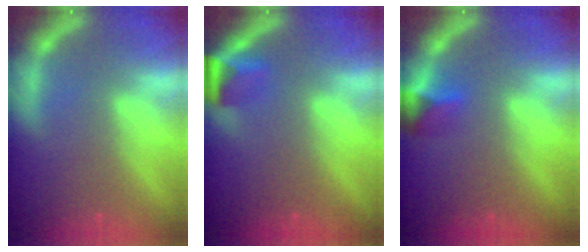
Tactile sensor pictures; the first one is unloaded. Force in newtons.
{"total": 2.9}
{"total": 2.4}